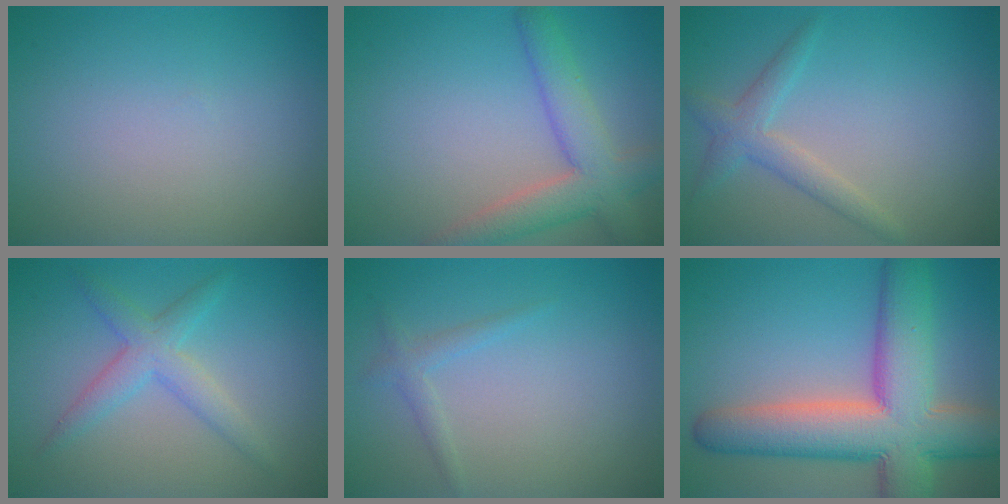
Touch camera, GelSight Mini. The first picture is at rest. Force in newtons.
{"total": 5.1, "press": 5.1, "slide": 0.2}
{"total": 2.4, "press": 2.4, "slide": 0.2}
{"total": 3.1, "press": 3.1, "slide": 0.1}
{"total": 1.2, "press": 1.2, "slide": 0.0}
{"total": 12.0, "press": 12.0, "slide": 0.8}